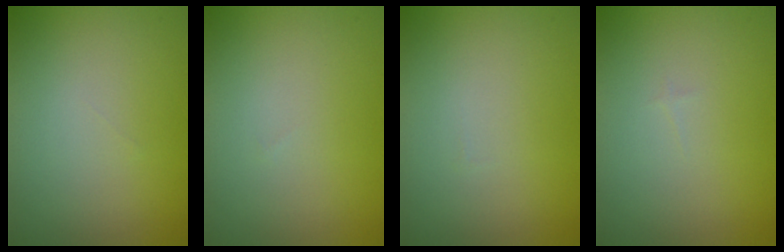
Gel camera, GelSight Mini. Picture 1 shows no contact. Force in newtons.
{"total": 0.0}
{"total": 0.0}
{"total": 0.0}